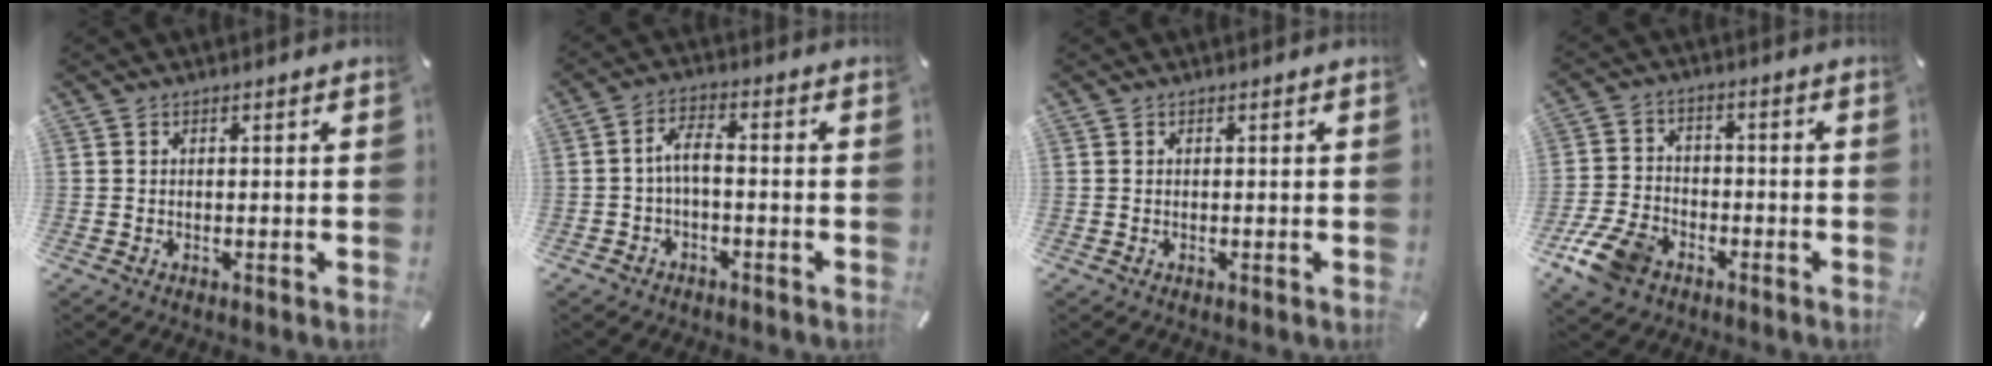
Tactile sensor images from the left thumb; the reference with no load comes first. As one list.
[{"total": 5.0, "force": [-1.2, 2.5, 4.1], "torque": [-0.081, 0.016, -0.025]}, {"total": 0.0}, {"total": 10.1, "force": [-5.6, 6.7, 5.0], "torque": [-0.112, 0.029, -0.104]}]